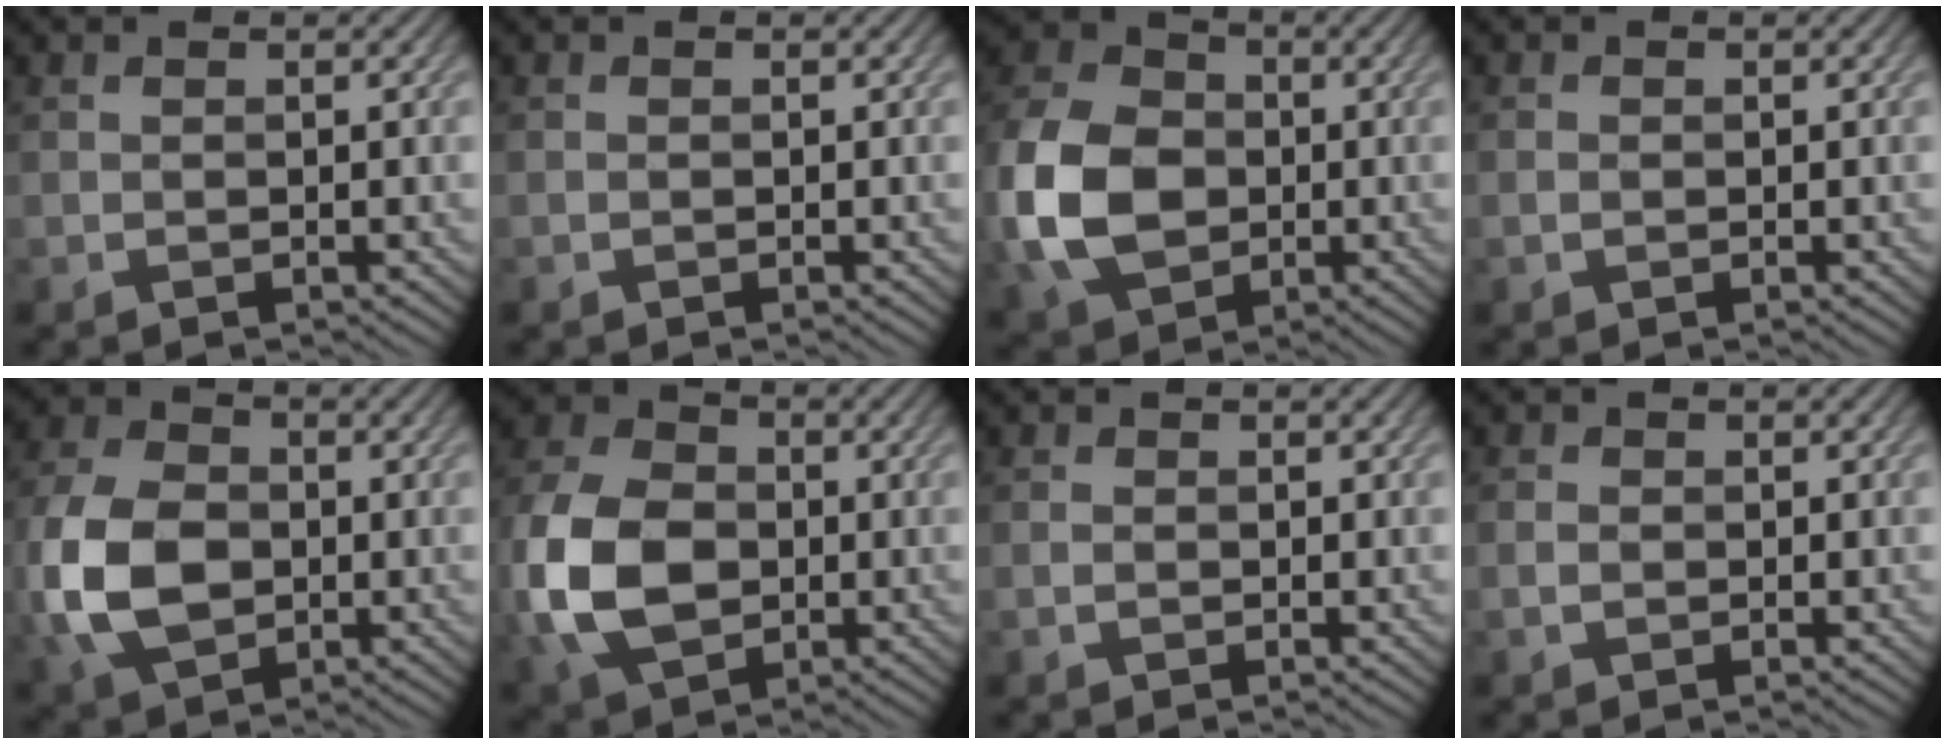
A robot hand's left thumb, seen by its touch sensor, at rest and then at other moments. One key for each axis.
{"total": 0.0}
{"total": 12.9, "fx": -1.9, "fy": 9.7, "fz": 8.3, "tx": -0.224, "ty": -0.008, "tz": -0.044}
{"total": 0.8, "fx": -0.2, "fy": 0.6, "fz": 0.5, "tx": -0.012, "ty": -0.002, "tz": -0.006}
{"total": 10.8, "fx": -1.6, "fy": 7.6, "fz": 7.5, "tx": -0.200, "ty": -0.011, "tz": -0.040}
{"total": 12.5, "fx": -1.9, "fy": 9.0, "fz": 8.6, "tx": -0.230, "ty": -0.015, "tz": -0.044}
{"total": 1.1, "fx": -0.3, "fy": 0.8, "fz": 0.7, "tx": -0.015, "ty": -0.002, "tz": -0.008}
{"total": 1.5, "fx": -0.4, "fy": 1.2, "fz": 0.9, "tx": -0.022, "ty": -0.002, "tz": -0.009}